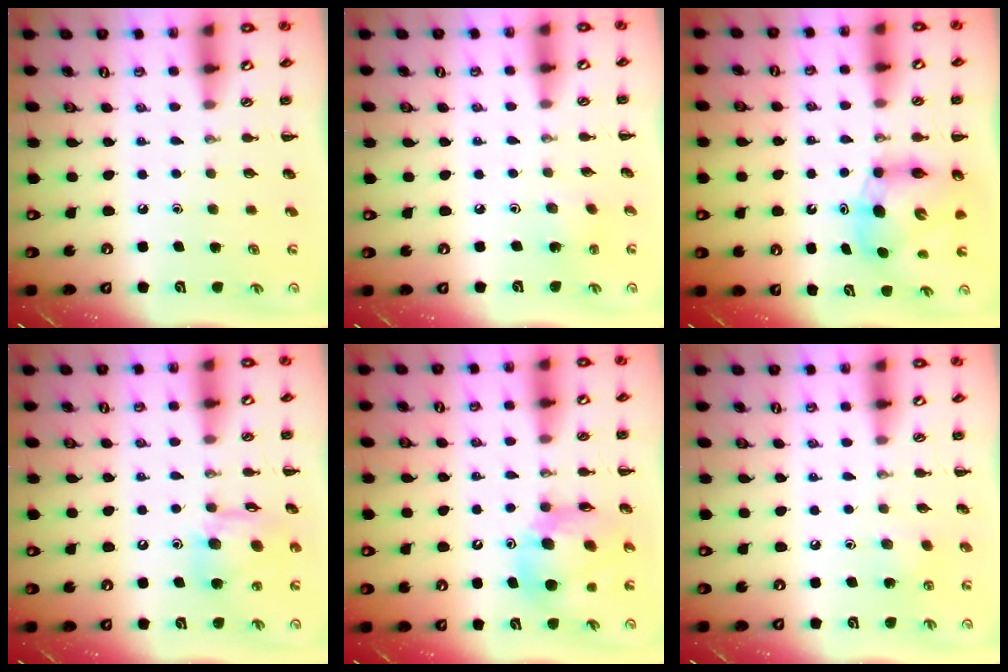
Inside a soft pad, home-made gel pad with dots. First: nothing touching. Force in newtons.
{"total": 1.5, "press": 1.3, "slide": 0.6}
{"total": 7.7, "press": 7.4, "slide": 2.4}
{"total": 12.8, "press": 12.6, "slide": 2.7}
{"total": 11.2, "press": 10.7, "slide": 3.3}
{"total": 4.0, "press": 3.8, "slide": 1.3}